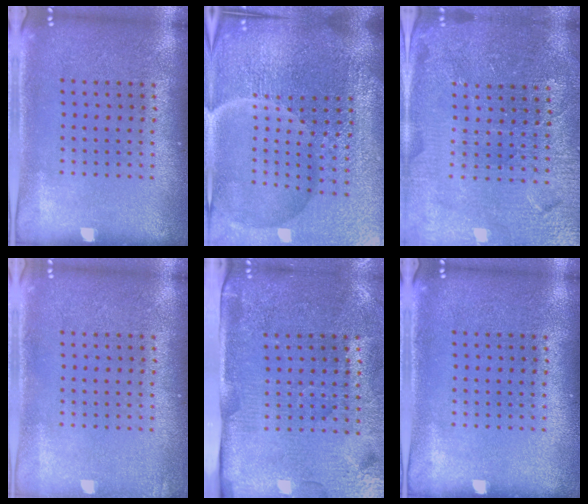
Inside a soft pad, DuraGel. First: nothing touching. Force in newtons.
{"total": 7.3, "press": 6.4, "slide": 3.5}
{"total": 4.3, "press": 4.2, "slide": 1.2}
{"total": 0.7, "press": 0.7, "slide": 0.1}
{"total": 4.3, "press": 3.7, "slide": 2.2}
{"total": 0.0}